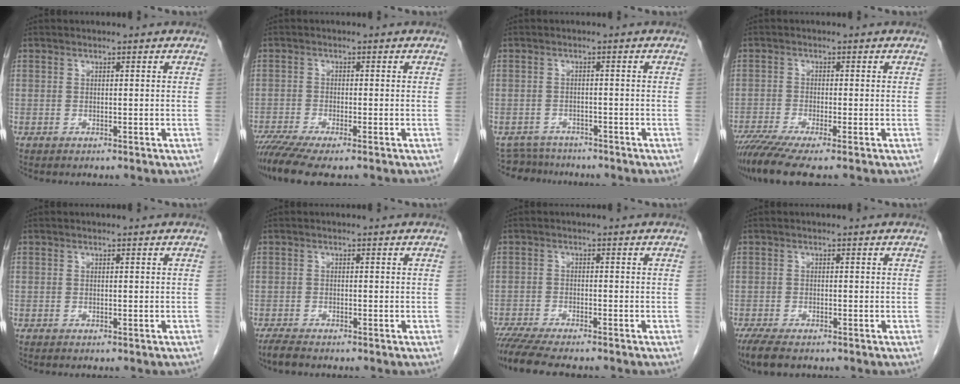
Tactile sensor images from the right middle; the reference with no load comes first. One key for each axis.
{"total": 6.4, "fx": -4.9, "fy": 0.3, "fz": 4.0, "tx": -0.071, "ty": -0.015, "tz": -0.087}
{"total": 4.8, "fx": -4.5, "fy": 1.5, "fz": -0.5, "tx": 0.007, "ty": -0.001, "tz": -0.073}
{"total": 7.3, "fx": -5.5, "fy": 0.0, "fz": 4.8, "tx": -0.084, "ty": -0.020, "tz": -0.097}
{"total": 1.3, "fx": -1.0, "fy": 0.4, "fz": 0.6, "tx": -0.012, "ty": -0.002, "tz": -0.009}
{"total": 2.5, "fx": -2.1, "fy": 0.4, "fz": 1.3, "tx": -0.031, "ty": -0.008, "tz": -0.036}
{"total": 9.8, "fx": -8.5, "fy": 1.2, "fz": 4.7, "tx": -0.071, "ty": -0.018, "tz": -0.133}
{"total": 5.1, "fx": -3.9, "fy": 1.4, "fz": 3.0, "tx": -0.057, "ty": -0.014, "tz": -0.060}